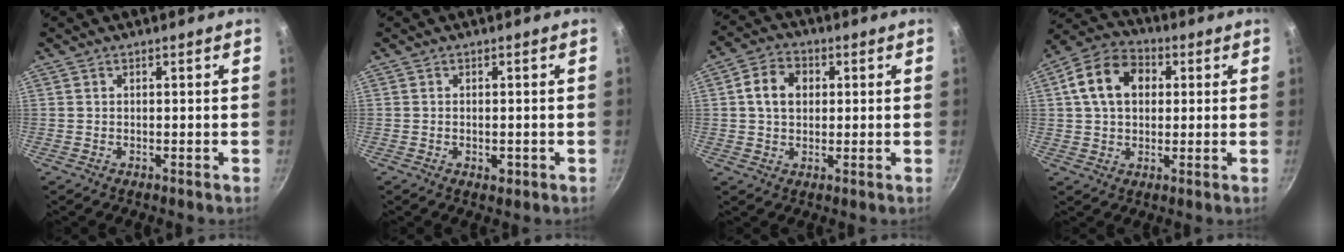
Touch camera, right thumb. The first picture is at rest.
{"total": 1.9, "force": [-0.5, 1.2, 1.4], "torque": [-0.020, -0.001, -0.008]}
{"total": 7.4, "force": [1.4, 5.6, 4.7], "torque": [-0.064, 0.009, 0.015]}
{"total": 12.3, "force": [2.7, 8.9, 8.0], "torque": [-0.117, 0.018, 0.030]}